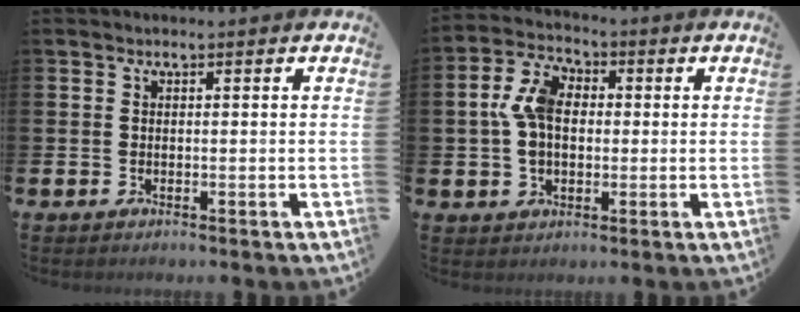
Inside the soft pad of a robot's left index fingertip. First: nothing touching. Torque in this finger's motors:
{"motor_torque": [1.46, 0.18, 0.19, 0.02]}